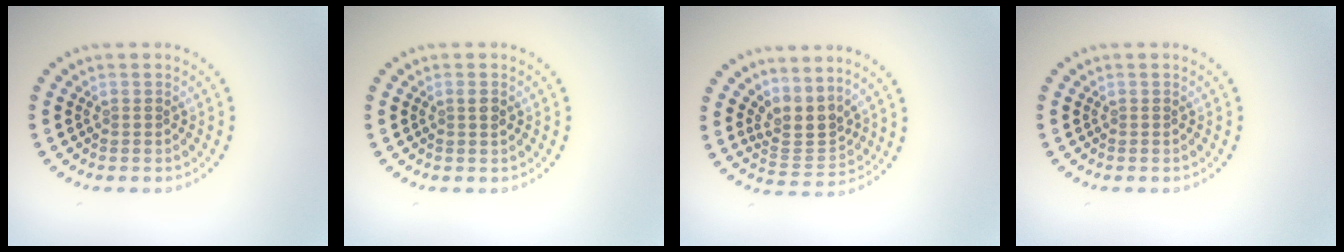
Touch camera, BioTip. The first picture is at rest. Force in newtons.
{"total": 0.9, "press": 0.8, "slide": 0.5}
{"total": 3.0, "press": 2.1, "slide": 2.1}
{"total": 0.0}